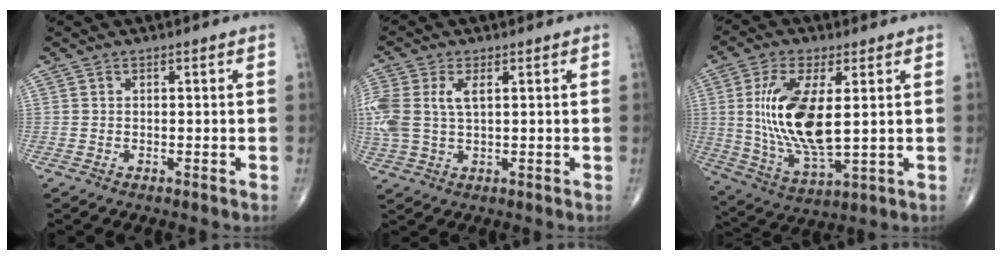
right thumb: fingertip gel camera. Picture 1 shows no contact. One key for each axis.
{"total": 9.5, "fx": 1.9, "fy": 5.3, "fz": 7.7, "tx": -0.204, "ty": 0.014, "tz": 0.043}
{"total": 16.1, "fx": 2.2, "fy": 6.5, "fz": 14.6, "tx": -0.291, "ty": -0.022, "tz": 0.051}